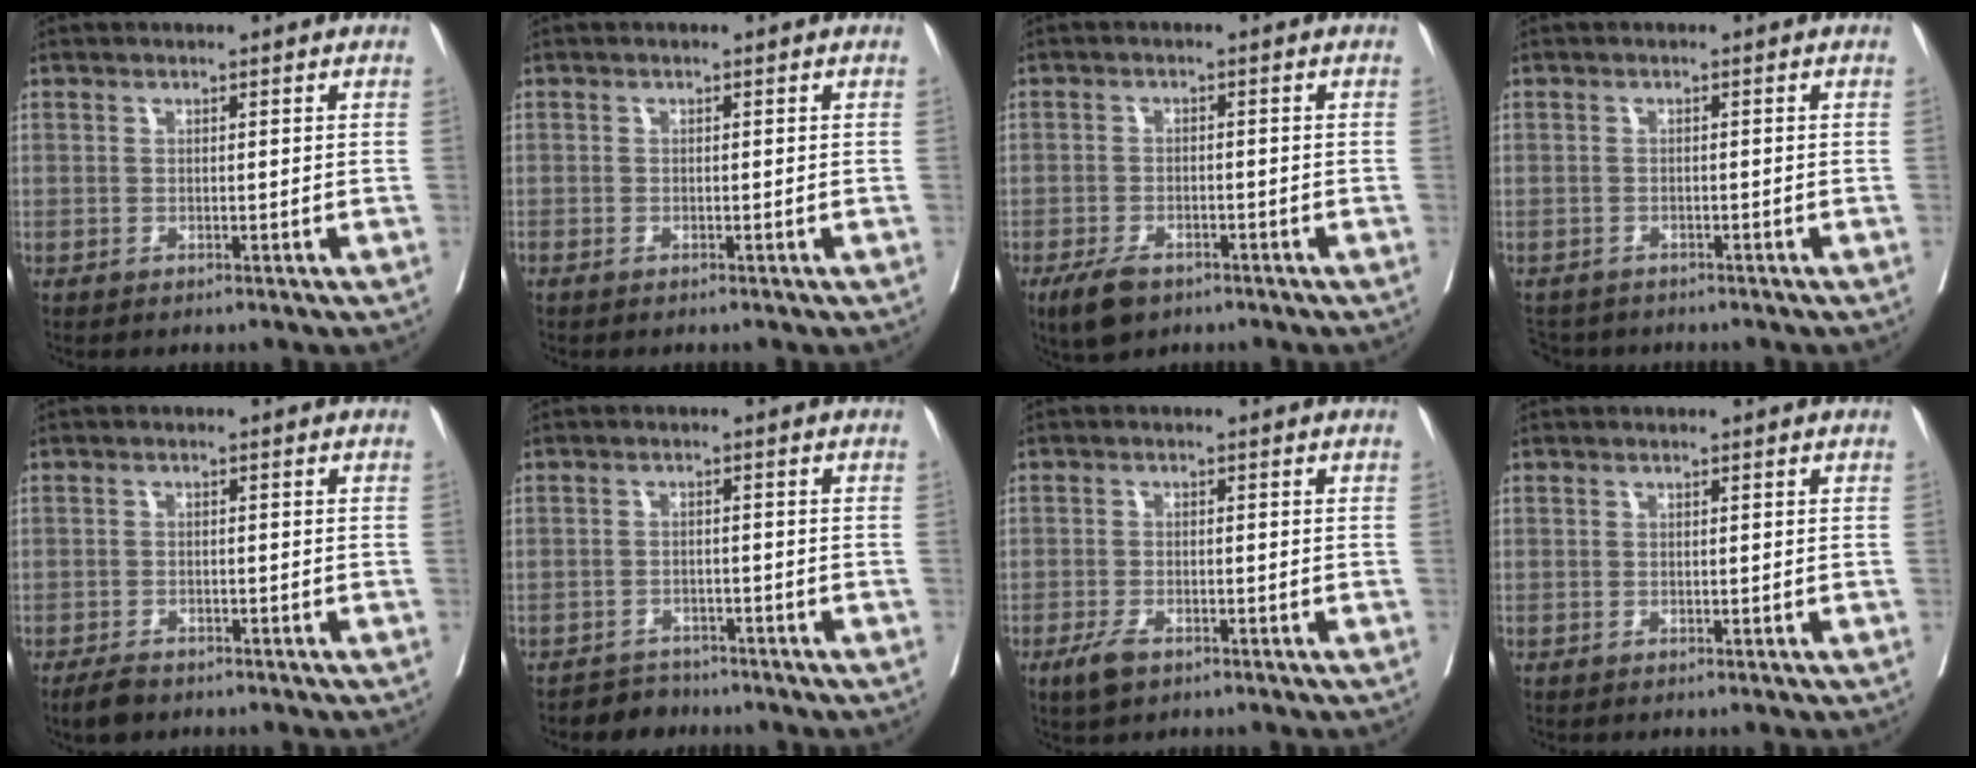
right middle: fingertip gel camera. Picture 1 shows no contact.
{"total": 0.0}
{"total": 4.9, "force": [-3.3, 2.3, 2.7], "torque": [-0.054, -0.005, -0.052]}
{"total": 4.2, "force": [-3.8, 1.6, 0.3], "torque": [0.001, -0.007, -0.062]}
{"total": 2.9, "force": [-2.3, 1.1, 1.2], "torque": [-0.024, -0.002, -0.039]}
{"total": 3.0, "force": [-2.6, 1.1, -0.9], "torque": [0.016, -0.001, -0.046]}
{"total": 3.1, "force": [-2.0, 1.2, 2.1], "torque": [-0.044, -0.003, -0.032]}
{"total": 0.0}